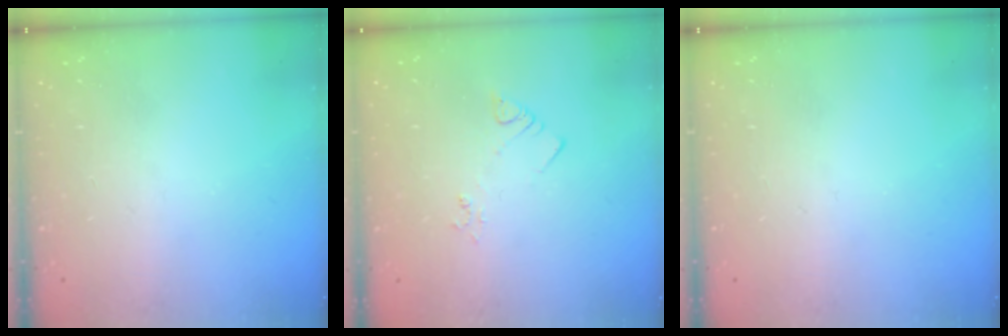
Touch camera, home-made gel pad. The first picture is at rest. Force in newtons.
{"total": 2.4, "press": 2.4, "slide": 0.4}
{"total": 0.0}